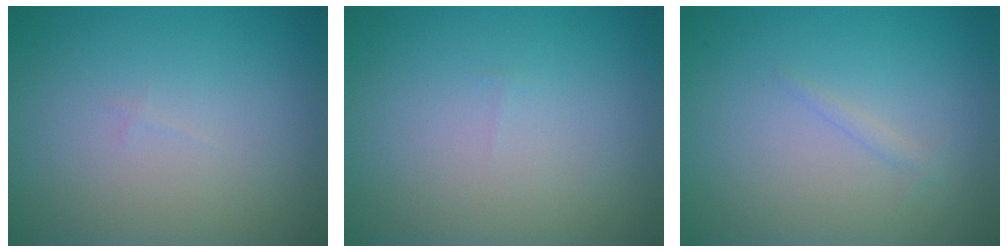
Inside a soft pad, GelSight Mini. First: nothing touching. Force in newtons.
{"total": 0.0}
{"total": 0.6, "press": 0.6, "slide": 0.1}